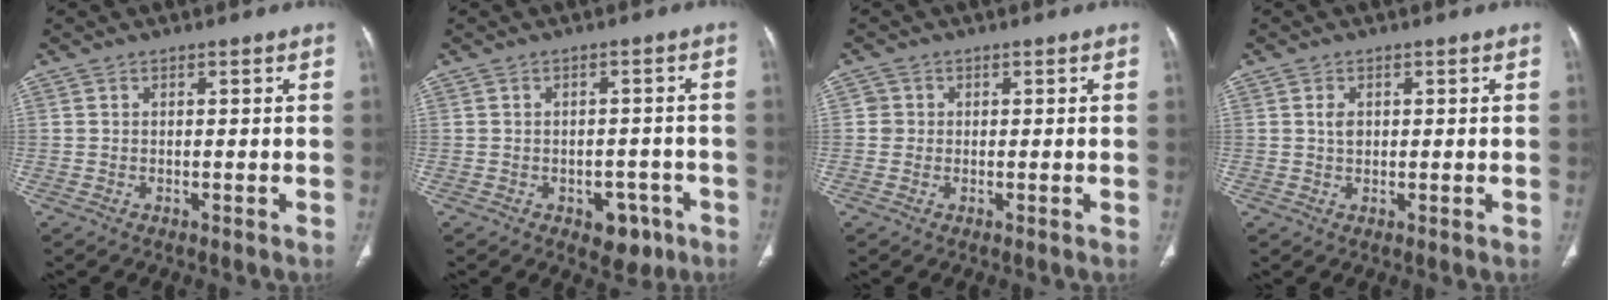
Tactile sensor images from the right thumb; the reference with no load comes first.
{"total": 5.7, "force": [-2.9, 3.8, 3.0], "torque": [-0.013, 0.019, -0.031]}
{"total": 1.6, "force": [0.1, 1.6, 0.1], "torque": [0.009, 0.005, -0.002]}
{"total": 1.9, "force": [0.4, 1.3, 1.3], "torque": [-0.019, -0.002, 0.007]}